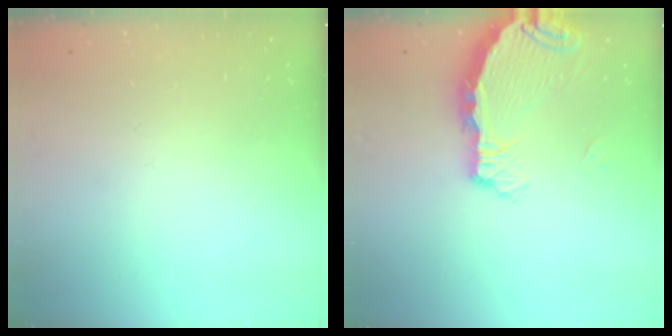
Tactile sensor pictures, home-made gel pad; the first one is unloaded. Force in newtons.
{"total": 6.5, "press": 6.5, "slide": 0.6}